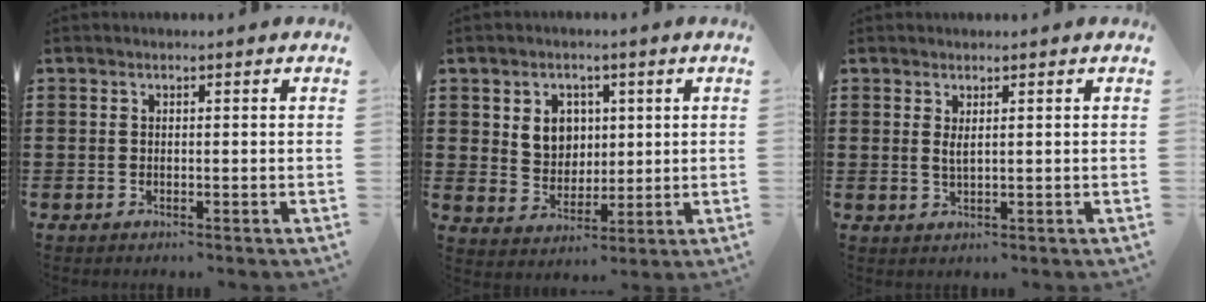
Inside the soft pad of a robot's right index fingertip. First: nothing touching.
{"total": 5.6, "force": [1.6, 4.8, 2.2], "torque": [-0.049, 0.008, 0.026]}
{"total": 1.5, "force": [0.7, 0.2, 1.3], "torque": [-0.027, -0.001, 0.013]}